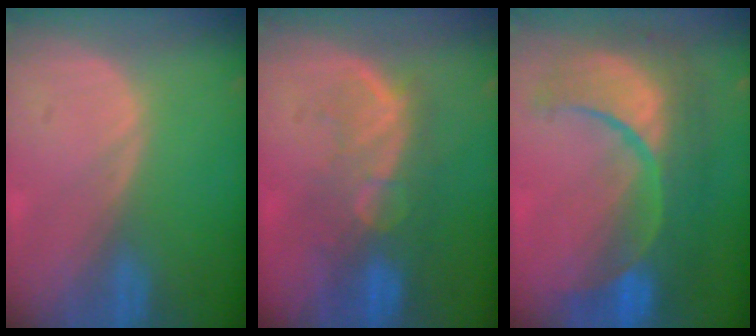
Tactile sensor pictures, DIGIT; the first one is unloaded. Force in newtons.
{"total": 10.0, "press": 8.5, "slide": 5.3}
{"total": 12.3, "press": 12.2, "slide": 1.4}